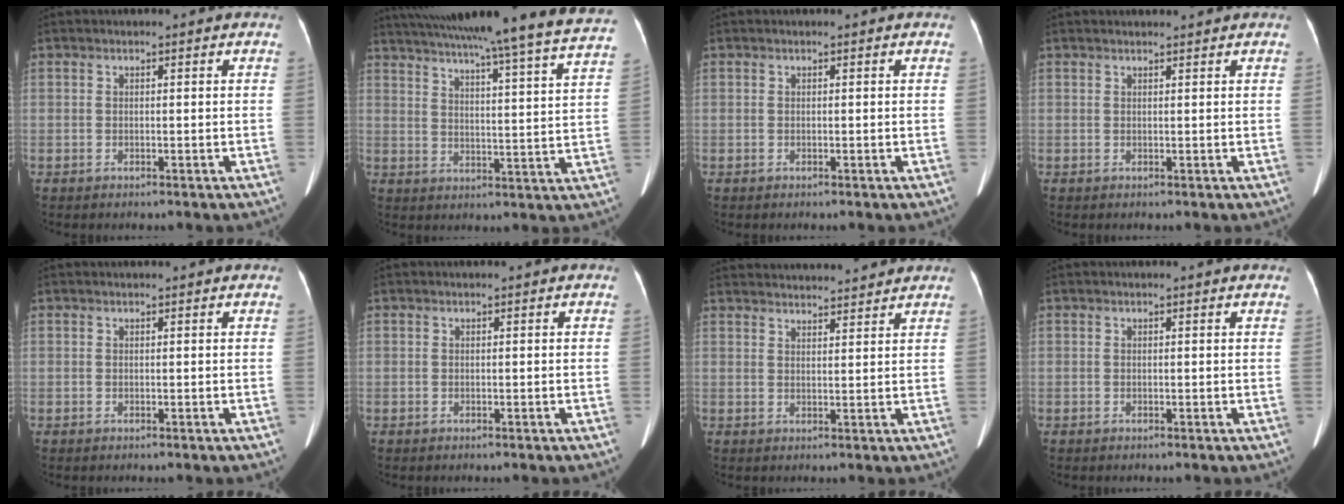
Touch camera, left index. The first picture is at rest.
{"total": 29.9, "force": [26.9, -0.6, 13.1], "torque": [-0.216, -0.062, 0.340]}
{"total": 0.0}
{"total": 3.4, "force": [3.3, 0.2, 0.8], "torque": [-0.010, 0.020, 0.042]}
{"total": 1.6, "force": [1.5, 0.2, 0.5], "torque": [-0.011, 0.021, 0.018]}
{"total": 0.0}
{"total": 13.2, "force": [12.7, 1.4, 3.3], "torque": [-0.050, 0.037, 0.175]}
{"total": 0.7, "force": [0.7, 0.0, 0.2], "torque": [-0.009, 0.003, 0.006]}